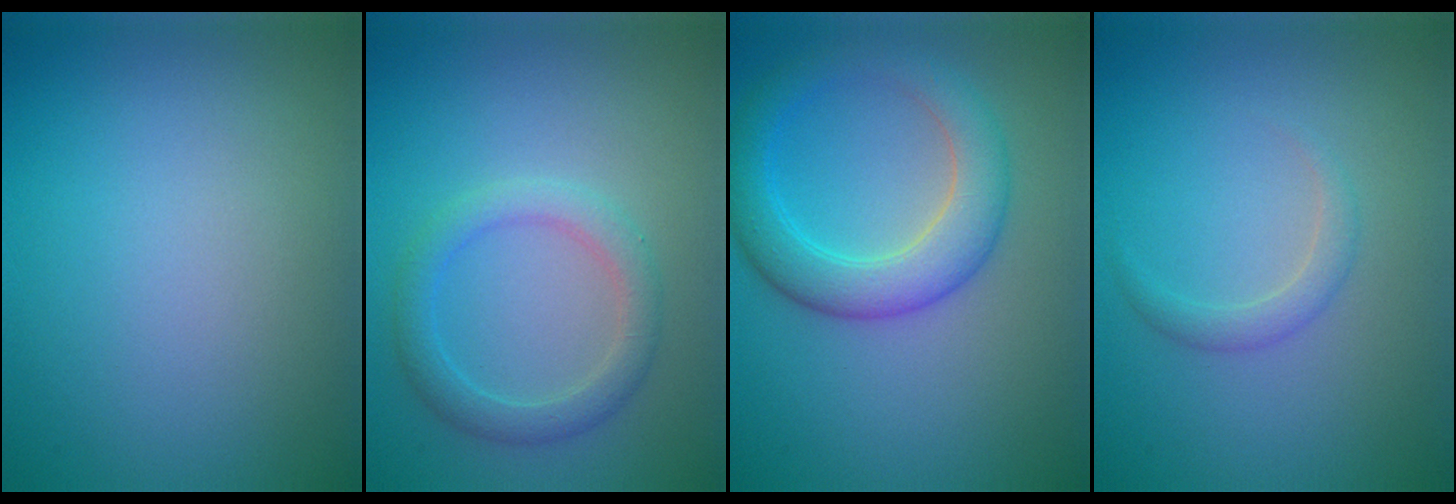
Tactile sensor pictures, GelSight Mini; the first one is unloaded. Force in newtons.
{"total": 2.7, "press": 2.7, "slide": 0.1}
{"total": 5.0, "press": 4.9, "slide": 0.3}
{"total": 1.3, "press": 1.2, "slide": 0.1}